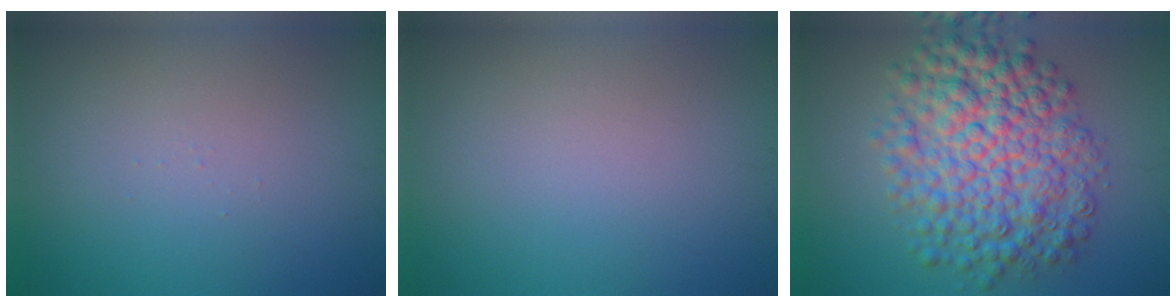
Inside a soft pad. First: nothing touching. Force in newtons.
{"total": 0.0}
{"total": 9.3, "press": 9.3, "slide": 0.1}